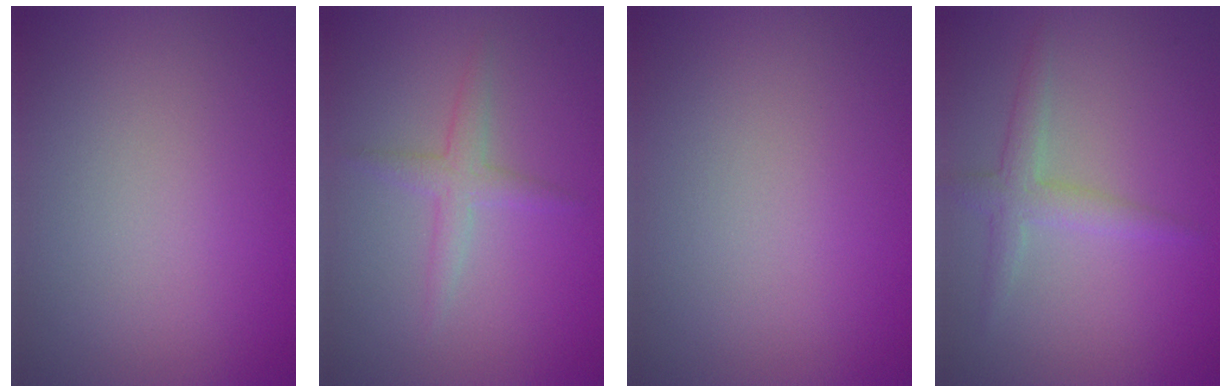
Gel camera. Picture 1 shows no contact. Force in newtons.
{"total": 2.0, "press": 2.0, "slide": 0.1}
{"total": 0.0}
{"total": 2.4, "press": 2.4, "slide": 0.1}